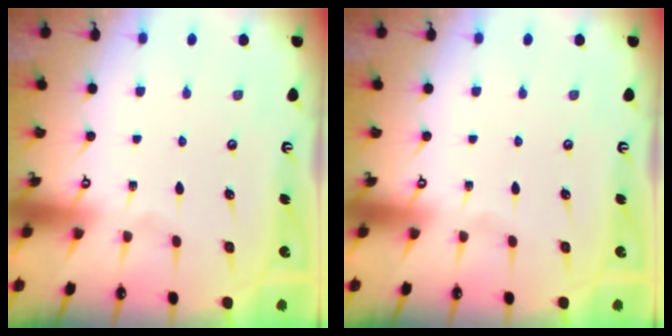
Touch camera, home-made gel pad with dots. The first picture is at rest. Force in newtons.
{"total": 0.0}